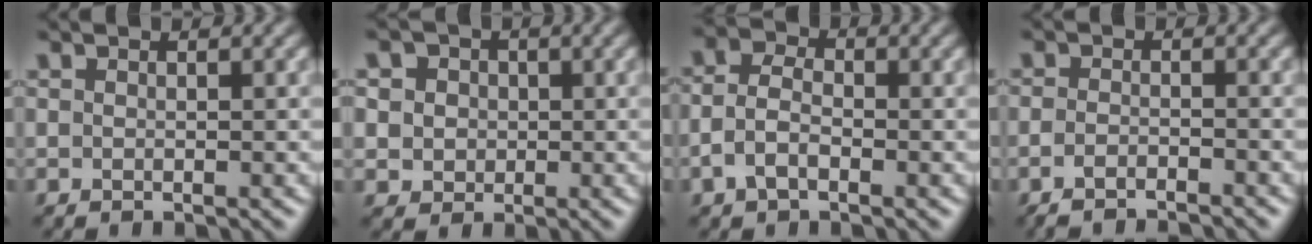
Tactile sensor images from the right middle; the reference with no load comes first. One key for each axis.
{"total": 4.9, "fx": 1.6, "fy": 4.1, "fz": 2.2, "tx": -0.035, "ty": 0.022, "tz": 0.010}
{"total": 3.1, "fx": -1.0, "fy": 1.9, "fz": 2.2, "tx": -0.049, "ty": 0.006, "tz": -0.029}
{"total": 2.4, "fx": -1.9, "fy": 0.5, "fz": 1.3, "tx": -0.018, "ty": -0.004, "tz": -0.038}